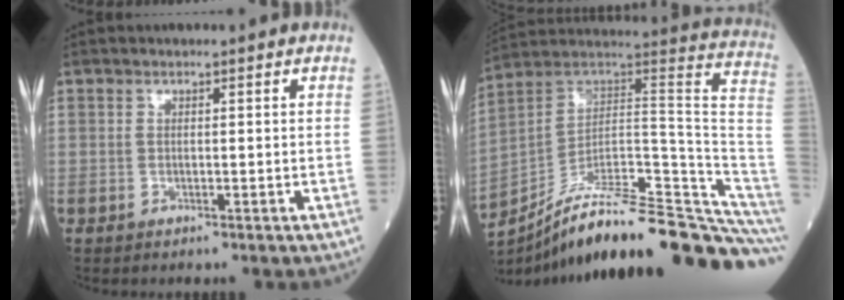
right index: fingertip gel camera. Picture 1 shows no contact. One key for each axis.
{"total": 26.7, "fx": -21.0, "fy": 1.1, "fz": 16.5, "tx": -0.133, "ty": 0.038, "tz": -0.316}